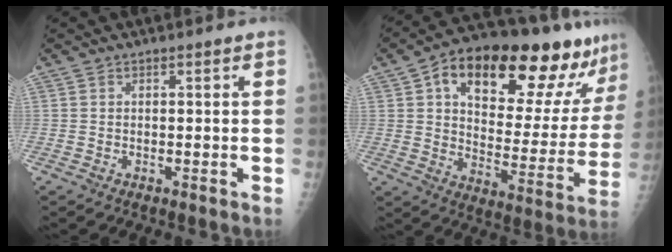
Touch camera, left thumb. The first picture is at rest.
{"total": 26.6, "force": [15.2, 10.8, 19.0], "torque": [-0.229, -0.020, 0.230]}